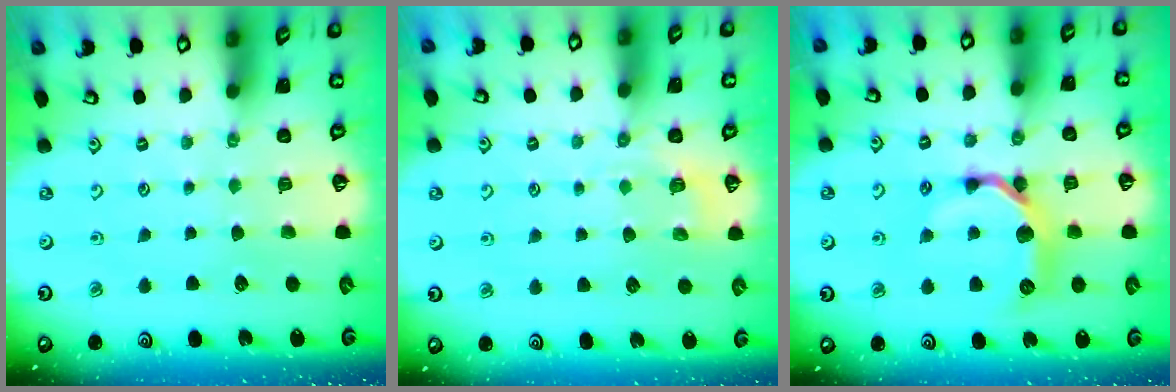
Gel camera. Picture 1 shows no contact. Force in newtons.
{"total": 3.8, "press": 3.3, "slide": 1.8}
{"total": 11.9, "press": 11.9, "slide": 0.6}